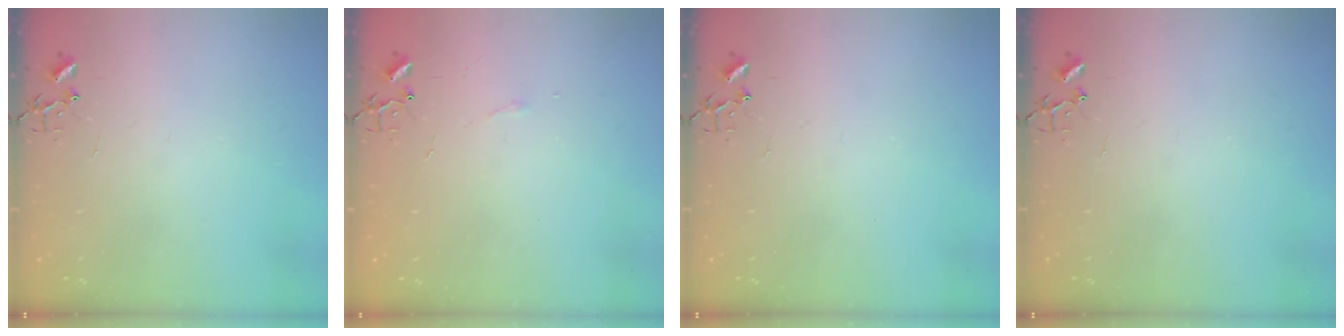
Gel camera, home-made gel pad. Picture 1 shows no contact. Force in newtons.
{"total": 3.3, "press": 3.2, "slide": 0.6}
{"total": 0.0}
{"total": 0.0}